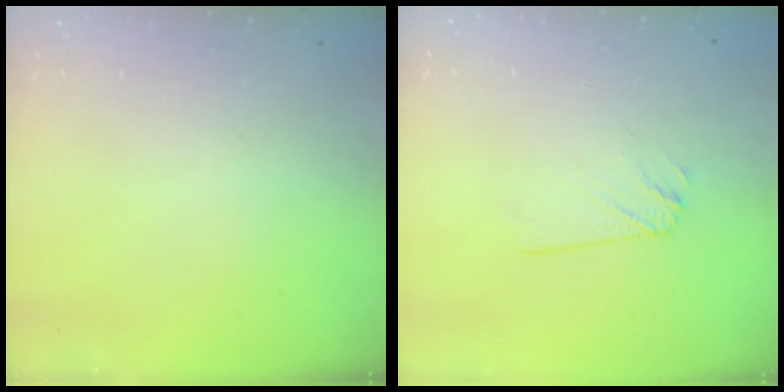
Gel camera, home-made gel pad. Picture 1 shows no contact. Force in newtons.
{"total": 1.8, "press": 1.8, "slide": 0.0}